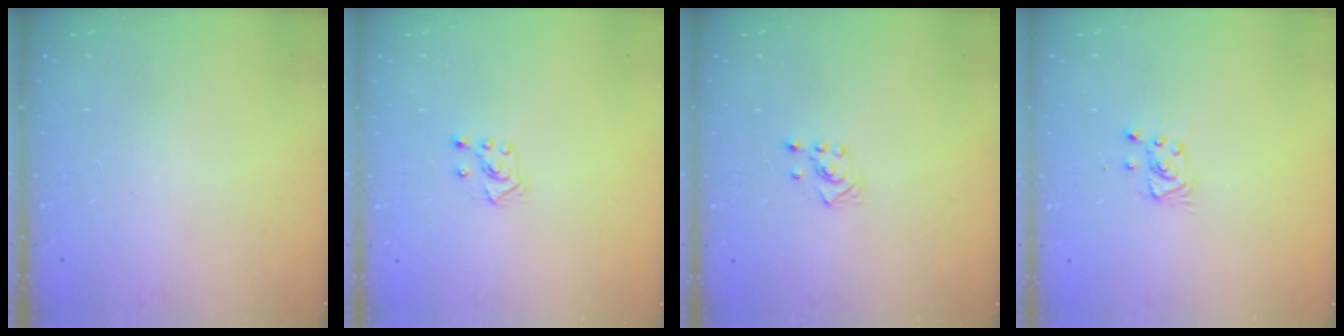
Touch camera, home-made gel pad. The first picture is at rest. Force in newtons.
{"total": 3.8, "press": 3.8, "slide": 0.3}
{"total": 2.5, "press": 2.3, "slide": 1.0}
{"total": 2.9, "press": 2.9, "slide": 0.4}